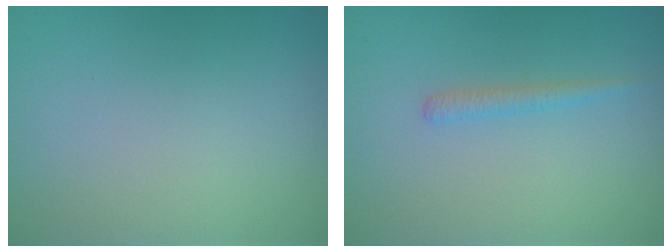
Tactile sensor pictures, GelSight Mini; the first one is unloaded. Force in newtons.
{"total": 1.1, "press": 1.1, "slide": 0.1}